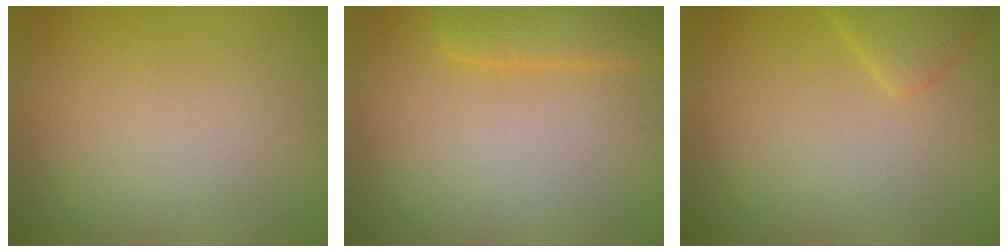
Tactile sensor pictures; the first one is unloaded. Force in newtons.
{"total": 3.3, "press": 3.3, "slide": 0.2}
{"total": 1.6, "press": 1.6, "slide": 0.0}